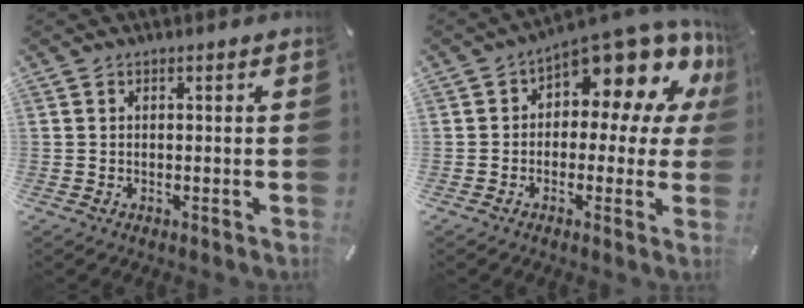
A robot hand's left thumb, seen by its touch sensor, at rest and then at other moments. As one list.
[{"total": 12.2, "force": [7.9, 5.5, 7.6], "torque": [-0.106, -0.079, 0.132]}]